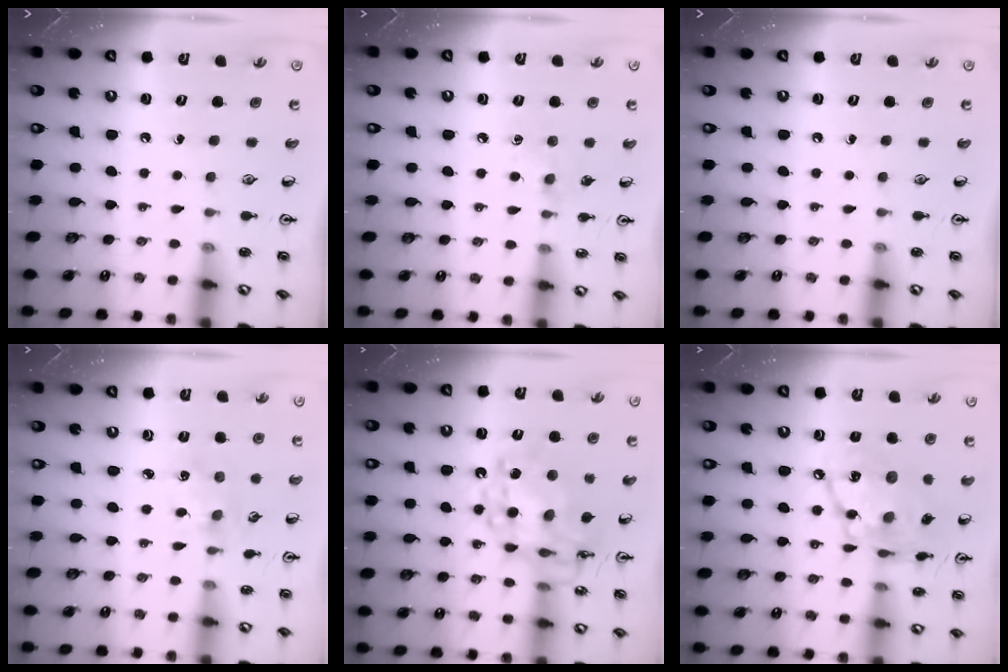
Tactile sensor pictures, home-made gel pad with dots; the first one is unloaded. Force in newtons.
{"total": 6.3, "press": 6.2, "slide": 0.9}
{"total": 0.0}
{"total": 1.4, "press": 1.3, "slide": 0.2}
{"total": 14.9, "press": 14.8, "slide": 1.3}
{"total": 16.5, "press": 16.5, "slide": 1.5}